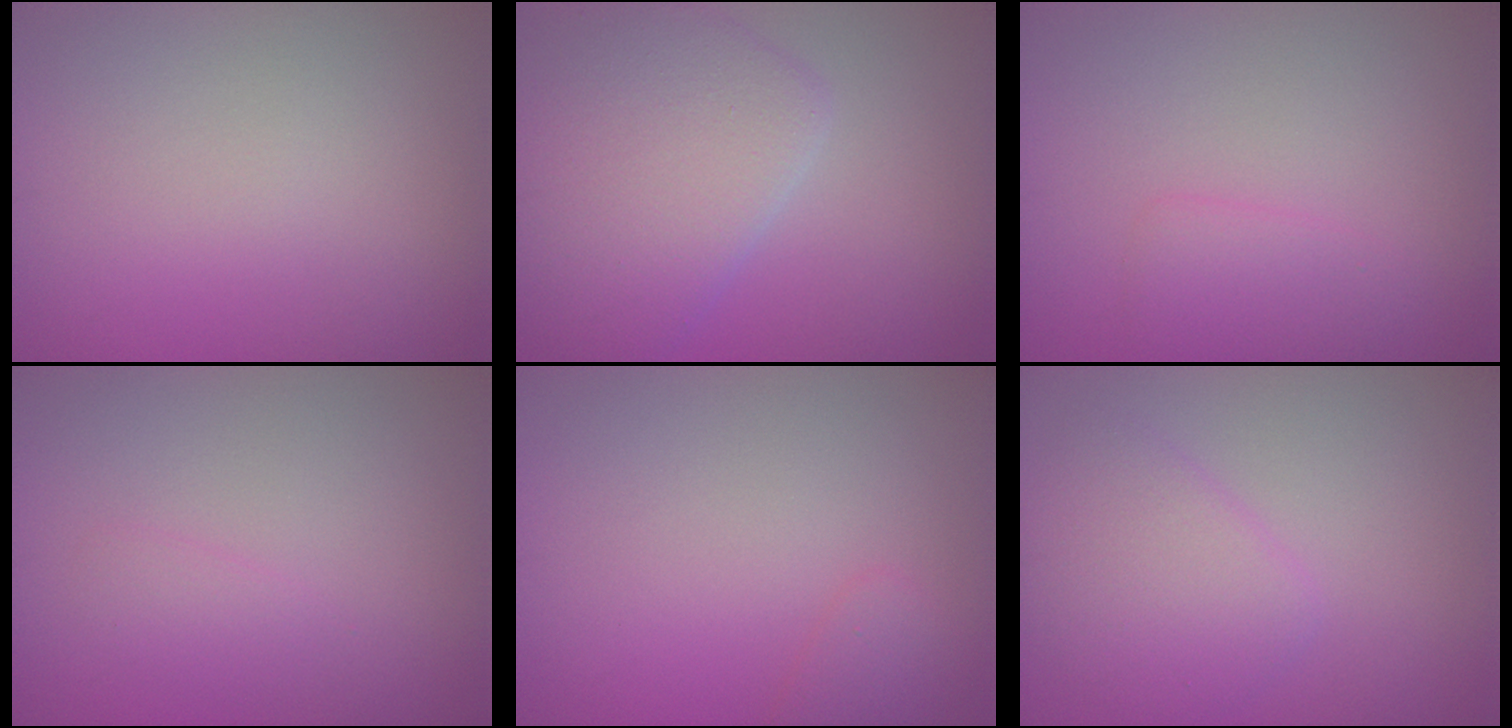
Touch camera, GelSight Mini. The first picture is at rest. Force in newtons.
{"total": 6.9, "press": 6.9, "slide": 0.5}
{"total": 1.8, "press": 1.8, "slide": 0.0}
{"total": 1.0, "press": 1.0, "slide": 0.1}
{"total": 1.3, "press": 1.3, "slide": 0.1}
{"total": 3.3, "press": 3.3, "slide": 0.2}